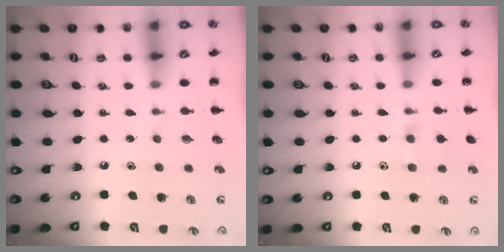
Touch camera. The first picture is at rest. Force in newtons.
{"total": 6.1, "press": 5.8, "slide": 1.9}